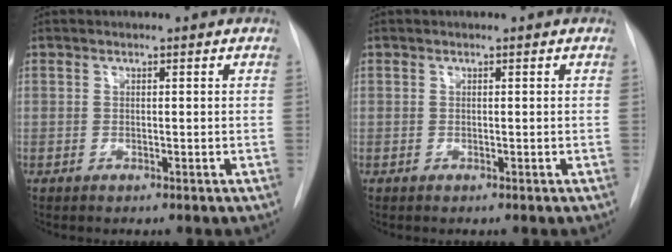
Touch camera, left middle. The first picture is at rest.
{"total": 0.0}